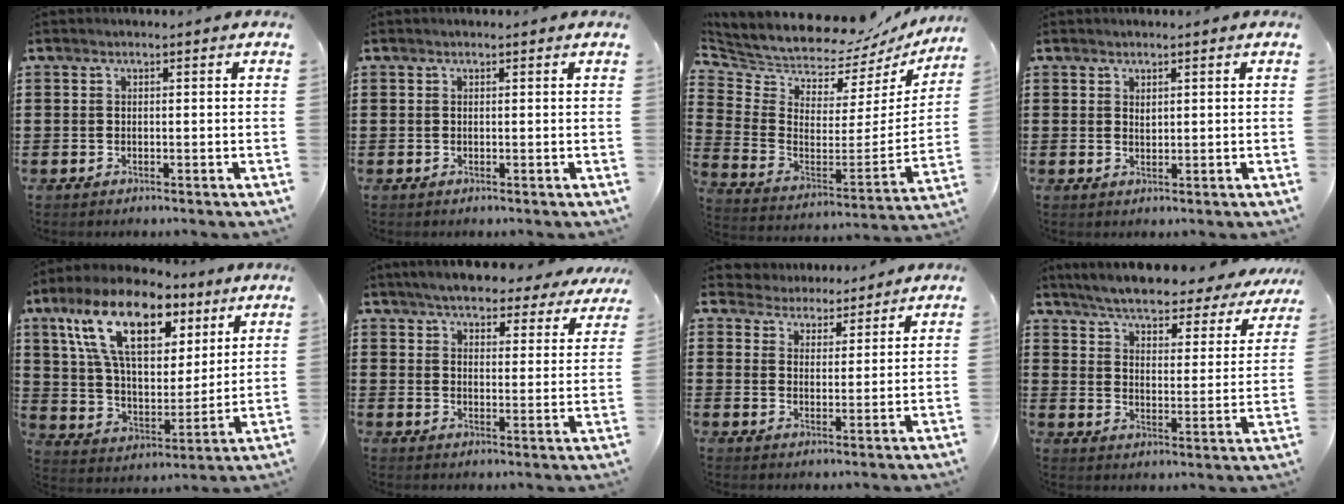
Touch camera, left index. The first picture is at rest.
{"total": 0.0}
{"total": 5.8, "force": [5.8, 0.6, -0.5], "torque": [-0.037, -0.073, 0.094]}
{"total": 1.0, "force": [0.9, 0.4, 0.4], "torque": [-0.009, 0.002, 0.017]}
{"total": 16.8, "force": [9.6, 8.0, 11.2], "torque": [-0.226, -0.016, 0.166]}
{"total": 5.5, "force": [5.2, 0.4, 1.5], "torque": [-0.052, -0.024, 0.092]}
{"total": 4.0, "force": [3.8, 1.2, -0.6], "torque": [-0.010, -0.015, 0.067]}
{"total": 5.3, "force": [5.0, 0.3, 1.8], "torque": [-0.061, -0.036, 0.081]}